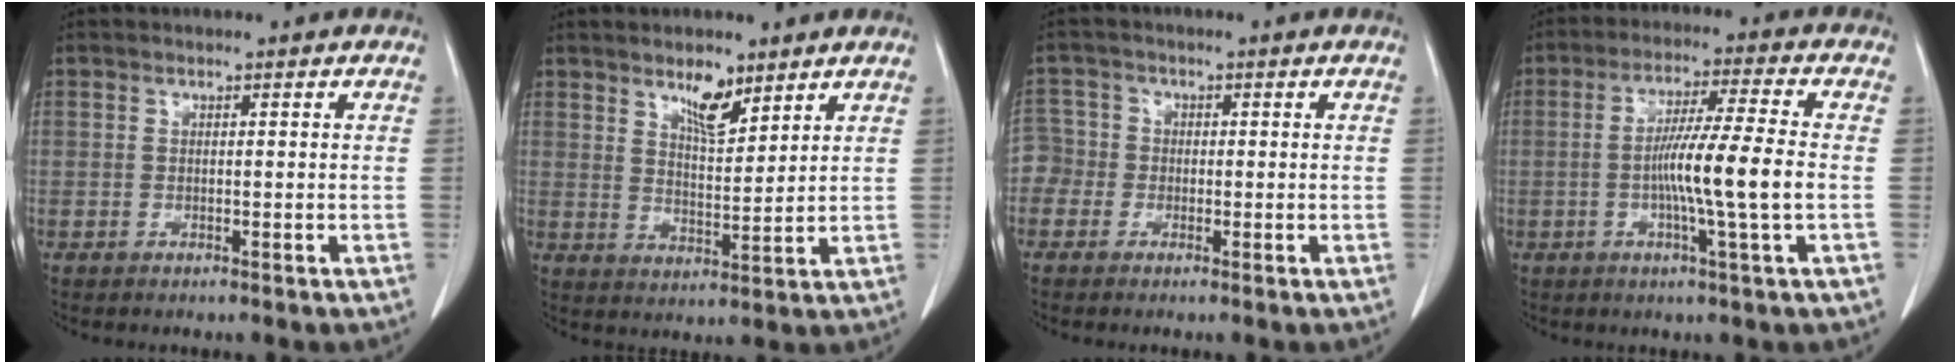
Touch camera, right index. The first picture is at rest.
{"total": 5.5, "force": [3.9, 1.8, 3.5], "torque": [-0.065, -0.004, 0.072]}
{"total": 3.4, "force": [-1.3, 3.1, -0.3], "torque": [0.014, 0.012, -0.035]}
{"total": 10.0, "force": [-1.4, -1.0, 9.8], "torque": [-0.175, -0.003, -0.029]}